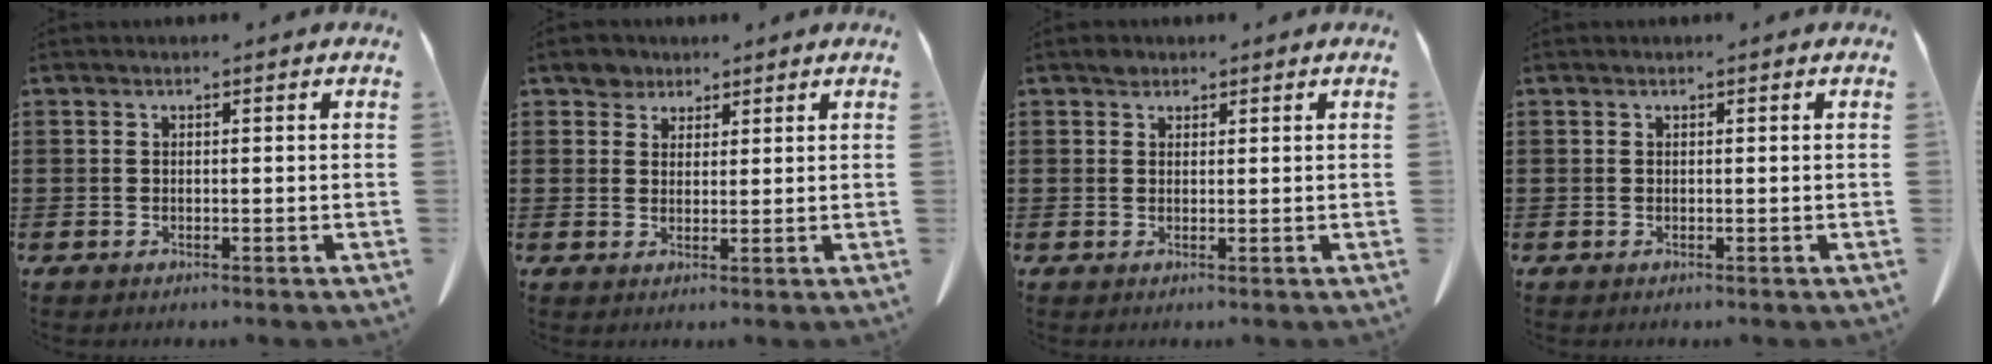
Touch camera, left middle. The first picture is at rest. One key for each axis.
{"total": 3.2, "fx": 2.5, "fy": 2.0, "fz": 0.4, "tx": -0.011, "ty": 0.007, "tz": 0.045}
{"total": 1.5, "fx": 1.1, "fy": 0.9, "fz": 0.3, "tx": -0.010, "ty": 0.003, "tz": 0.021}
{"total": 0.0}